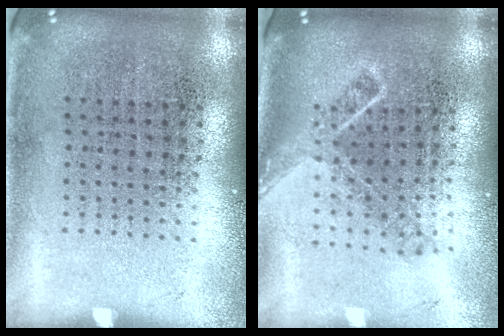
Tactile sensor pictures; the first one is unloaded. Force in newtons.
{"total": 1.6, "press": 1.2, "slide": 1.1}